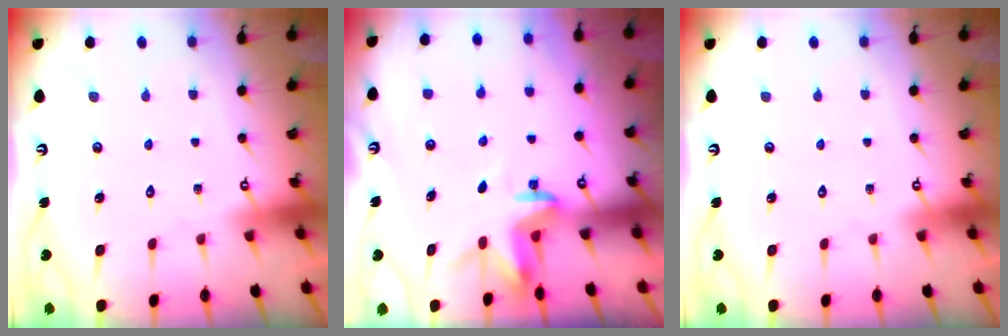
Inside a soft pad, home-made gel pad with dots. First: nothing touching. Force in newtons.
{"total": 3.5, "press": 3.5, "slide": 0.3}
{"total": 0.0}